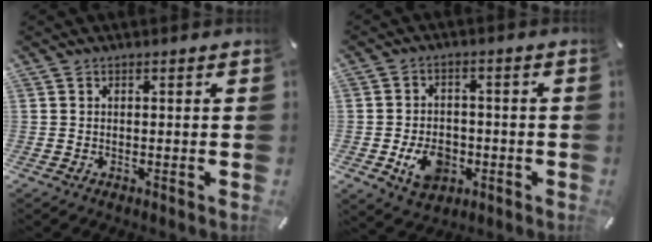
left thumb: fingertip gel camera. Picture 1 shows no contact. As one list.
[{"total": 8.7, "force": [-2.7, 6.5, 5.2], "torque": [-0.092, 0.010, -0.048]}]